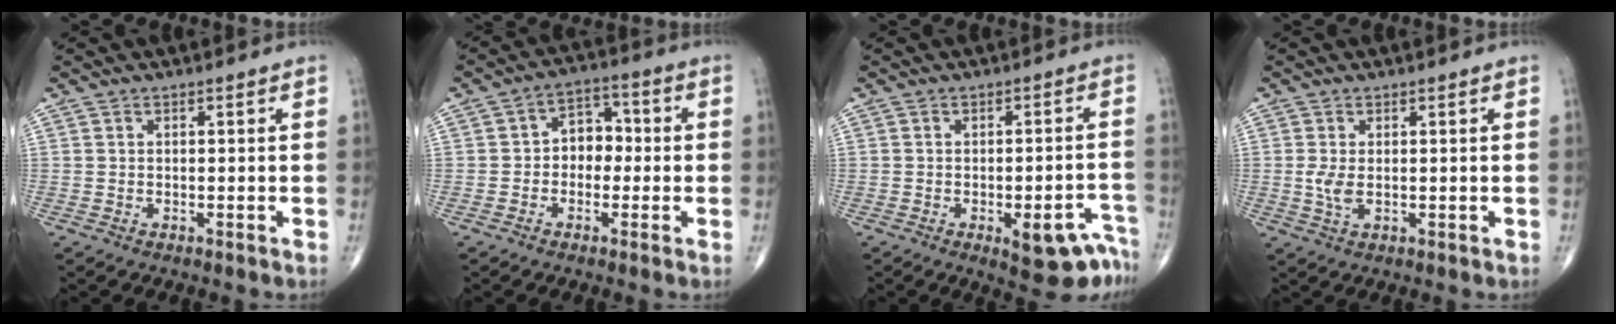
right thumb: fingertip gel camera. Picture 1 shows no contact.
{"total": 6.5, "force": [-0.6, 5.0, 4.1], "torque": [-0.027, 0.028, -0.024]}
{"total": 10.9, "force": [-6.4, 3.8, 7.9], "torque": [-0.067, 0.037, -0.076]}
{"total": 3.0, "force": [0.1, 1.4, 2.6], "torque": [-0.062, -0.007, 0.005]}